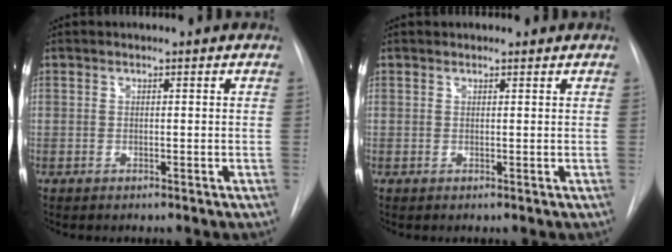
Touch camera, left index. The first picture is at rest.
{"total": 0.9, "force": [0.8, 0.3, 0.0], "torque": [-0.005, 0.010, 0.014]}